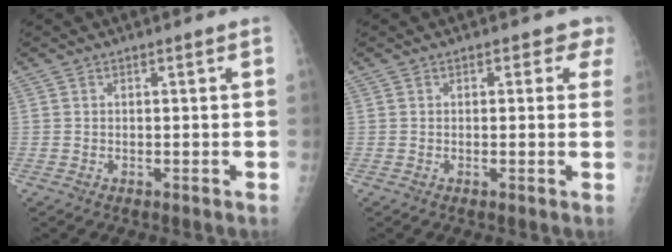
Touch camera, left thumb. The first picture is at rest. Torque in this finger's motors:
{"motor_torque": [-0.12, 0.10, 0.09, 0.07, 0.03]}